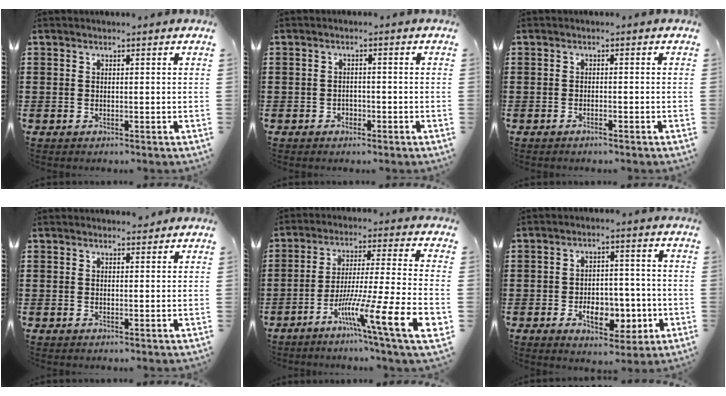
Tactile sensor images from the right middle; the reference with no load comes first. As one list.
[{"total": 1.3, "force": [-0.9, 0.8, 0.2], "torque": [-0.010, -0.002, -0.020]}, {"total": 0.7, "force": [-0.6, 0.0, 0.4], "torque": [-0.008, -0.001, -0.012]}, {"total": 1.0, "force": [0.9, 0.5, 0.0], "torque": [0.007, -0.001, 0.014]}, {"total": 12.9, "force": [-6.9, 0.3, 11.0], "torque": [-0.198, -0.018, -0.127]}, {"total": 7.2, "force": [-2.6, 4.3, 5.1], "torque": [-0.069, 0.010, -0.045]}]